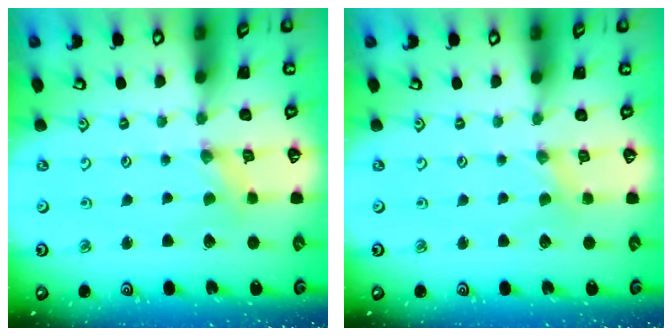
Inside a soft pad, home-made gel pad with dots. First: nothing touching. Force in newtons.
{"total": 1.1, "press": 1.1, "slide": 0.2}